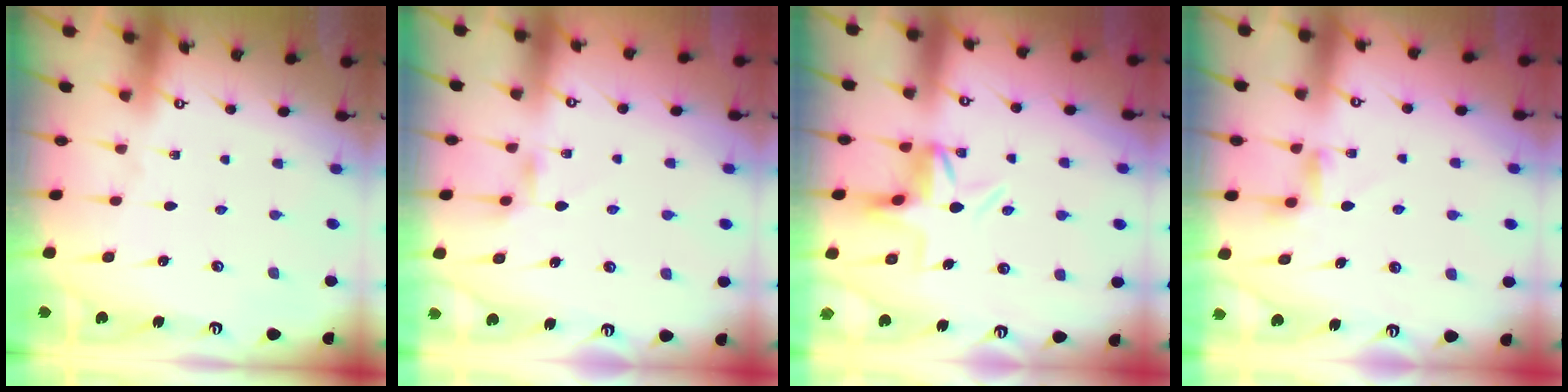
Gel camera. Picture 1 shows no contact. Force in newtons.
{"total": 2.9, "press": 2.9, "slide": 0.4}
{"total": 6.6, "press": 6.3, "slide": 2.1}
{"total": 3.7, "press": 3.6, "slide": 0.5}